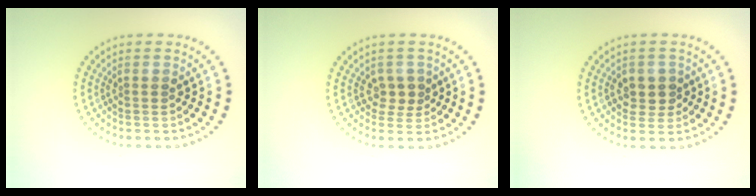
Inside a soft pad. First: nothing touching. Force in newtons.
{"total": 1.7, "press": 1.6, "slide": 0.6}
{"total": 2.5, "press": 2.5, "slide": 0.5}